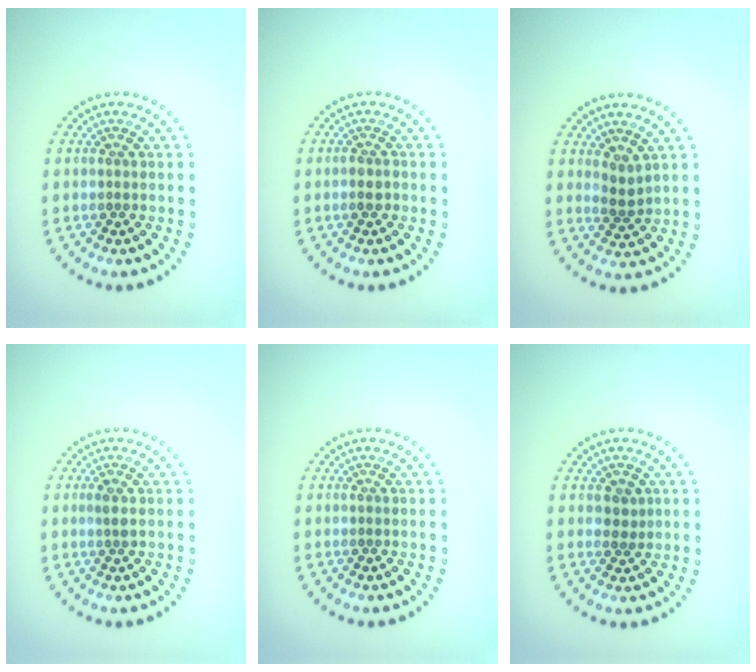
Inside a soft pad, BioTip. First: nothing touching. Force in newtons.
{"total": 1.2, "press": 1.1, "slide": 0.4}
{"total": 1.4, "press": 1.2, "slide": 0.9}
{"total": 1.1, "press": 0.9, "slide": 0.5}
{"total": 0.0}
{"total": 0.8, "press": 0.6, "slide": 0.6}